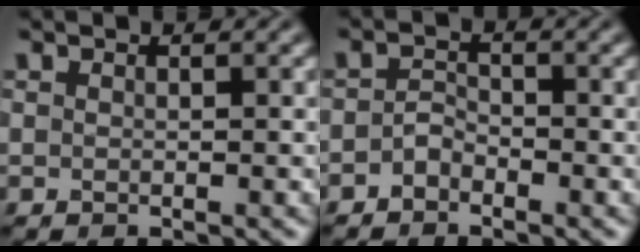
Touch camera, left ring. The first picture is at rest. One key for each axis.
{"total": 1.5, "fx": -1.1, "fy": 0.8, "fz": 0.6, "tx": -0.013, "ty": 0.007, "tz": -0.024}